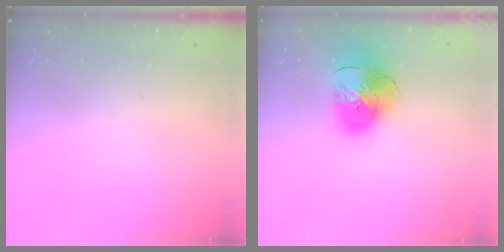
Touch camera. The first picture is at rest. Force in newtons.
{"total": 12.9, "press": 12.8, "slide": 1.8}